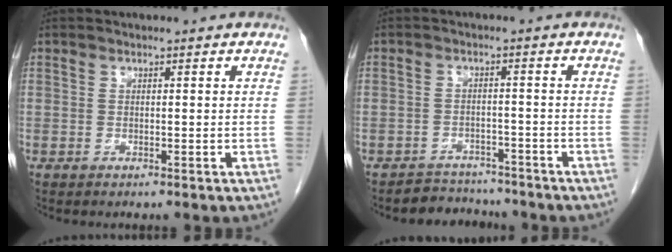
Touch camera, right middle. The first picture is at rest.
{"total": 4.4, "force": [-4.0, 1.7, -0.8], "torque": [0.015, 0.009, -0.062]}